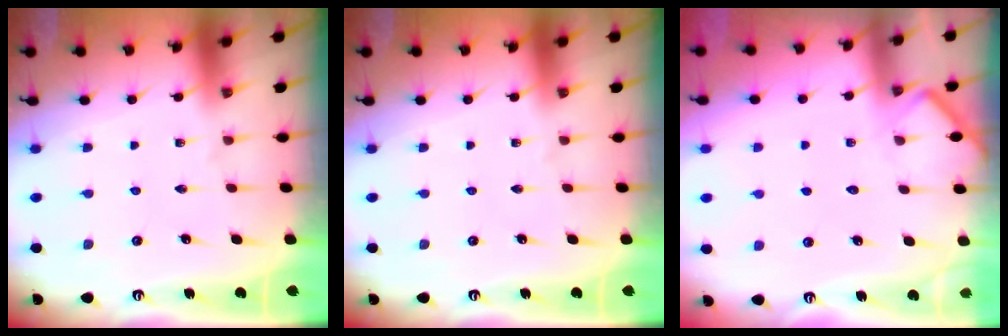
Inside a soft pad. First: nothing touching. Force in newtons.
{"total": 0.0}
{"total": 5.6, "press": 5.6, "slide": 0.5}